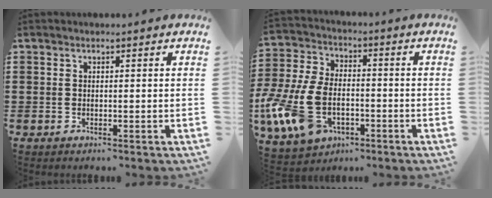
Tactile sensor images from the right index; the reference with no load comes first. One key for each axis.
{"total": 12.6, "fx": -4.4, "fy": 7.8, "fz": 8.8, "tx": -0.230, "ty": 0.001, "tz": -0.086}